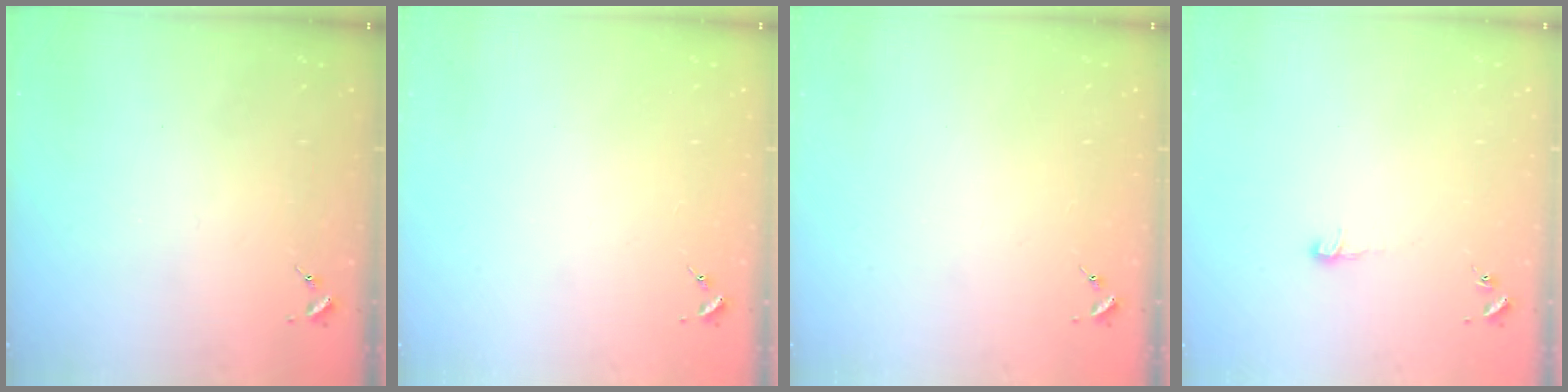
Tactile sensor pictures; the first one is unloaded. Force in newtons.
{"total": 0.0}
{"total": 0.0}
{"total": 4.6, "press": 4.6, "slide": 0.5}